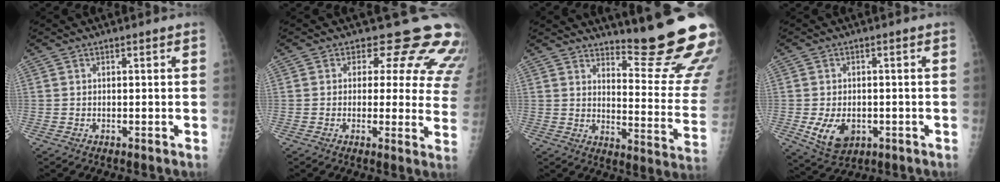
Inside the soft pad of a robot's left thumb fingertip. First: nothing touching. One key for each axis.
{"total": 14.0, "fx": 11.0, "fy": 6.7, "fz": 5.6, "tx": -0.007, "ty": -0.062, "tz": 0.096}
{"total": 20.1, "fx": 17.0, "fy": 1.9, "fz": 10.6, "tx": -0.117, "ty": -0.177, "tz": 0.217}
{"total": 7.4, "fx": -1.8, "fy": 5.2, "fz": 4.9, "tx": -0.073, "ty": -0.005, "tz": -0.018}